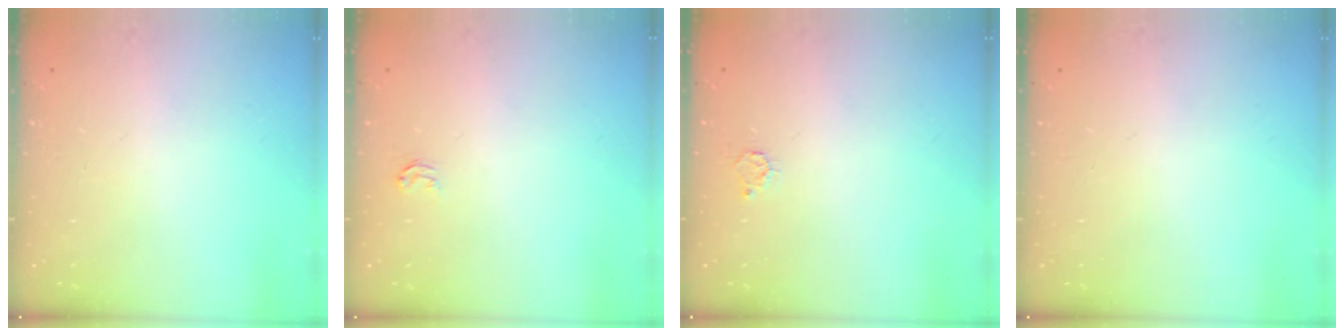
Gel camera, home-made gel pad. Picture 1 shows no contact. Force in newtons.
{"total": 2.9, "press": 2.9, "slide": 0.1}
{"total": 3.5, "press": 3.5, "slide": 0.3}
{"total": 0.0}